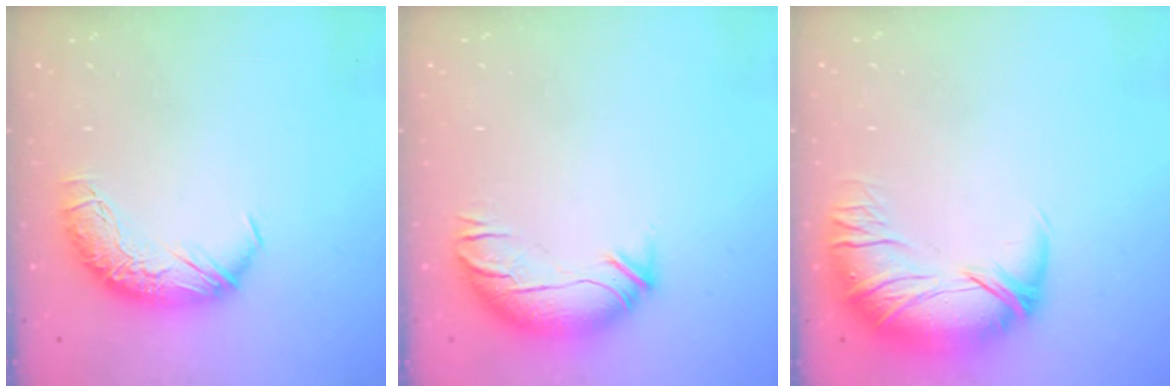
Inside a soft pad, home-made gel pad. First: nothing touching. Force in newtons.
{"total": 3.3, "press": 2.6, "slide": 2.1}
{"total": 2.8, "press": 0.1, "slide": 2.8}